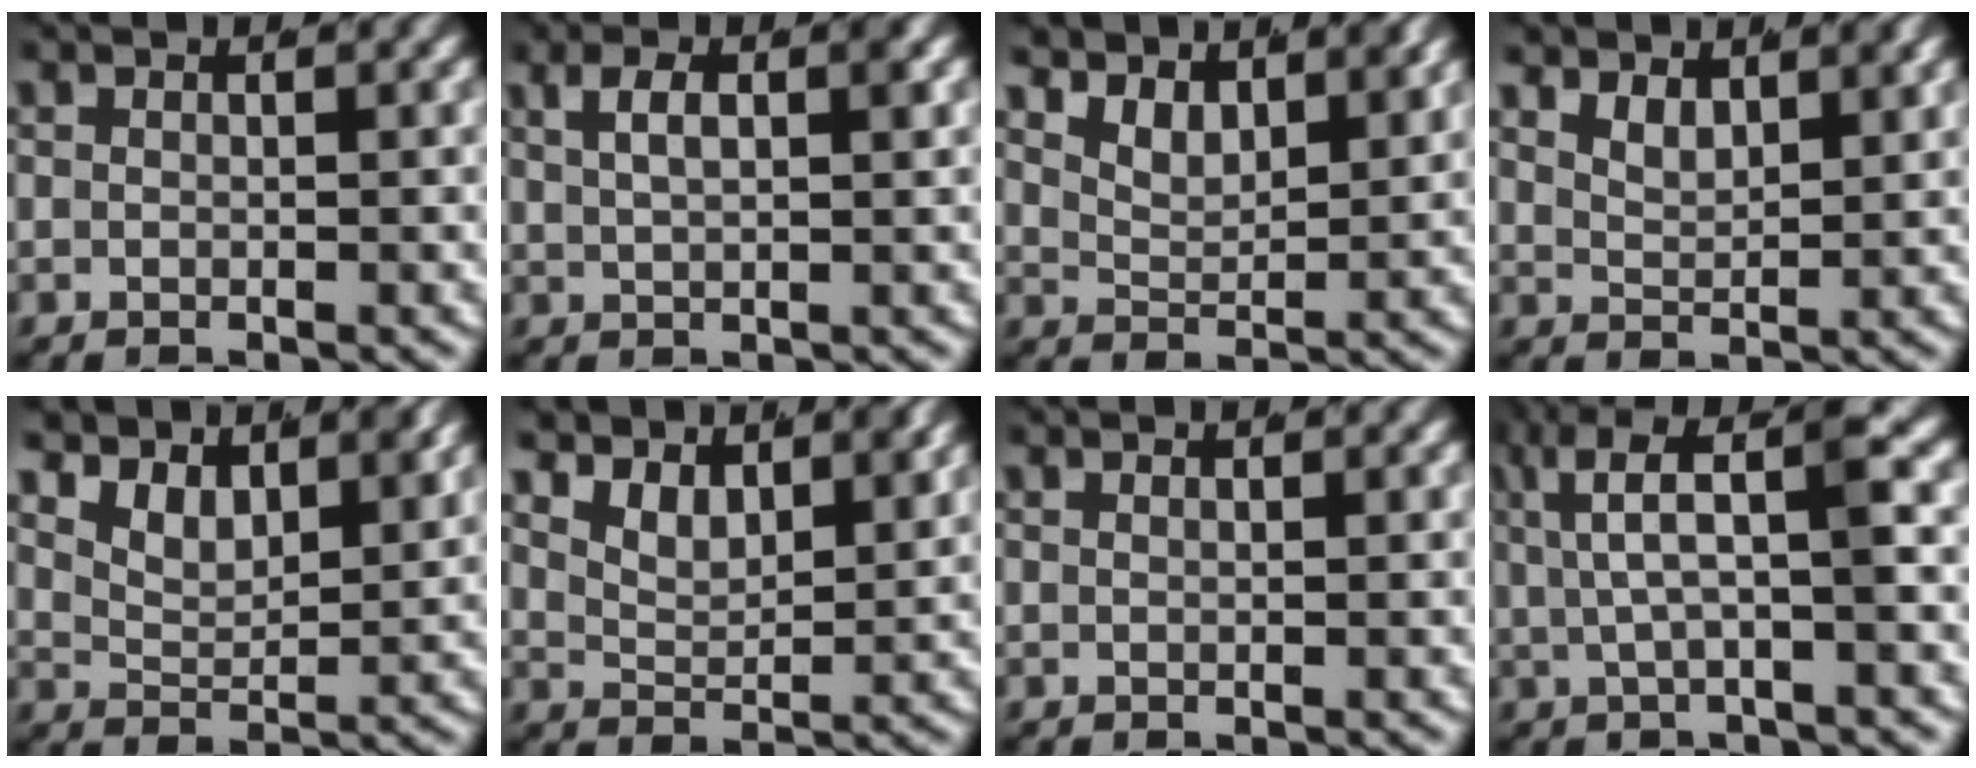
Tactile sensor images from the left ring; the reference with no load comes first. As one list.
[{"total": 2.4, "force": [1.1, 0.4, 2.0], "torque": [-0.031, 0.000, 0.027]}, {"total": 4.4, "force": [2.7, 2.4, 2.5], "torque": [-0.062, -0.014, 0.050]}, {"total": 2.9, "force": [2.0, 1.2, 1.7], "torque": [-0.043, -0.017, 0.046]}, {"total": 4.8, "force": [2.8, 2.7, 2.9], "torque": [-0.066, -0.015, 0.052]}, {"total": 4.3, "force": [2.5, 2.4, 2.6], "torque": [-0.064, -0.015, 0.049]}, {"total": 0.6, "force": [0.4, -0.5, 0.2], "torque": [0.003, -0.002, 0.010]}, {"total": 6.2, "force": [1.8, 2.0, 5.5], "torque": [-0.089, 0.019, 0.021]}]